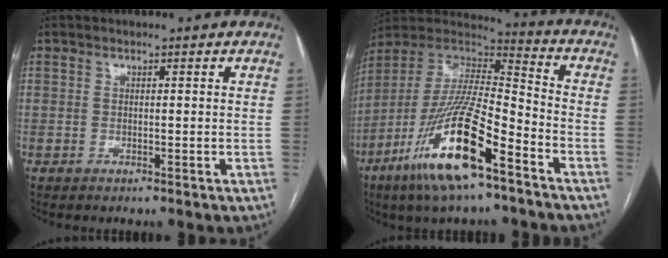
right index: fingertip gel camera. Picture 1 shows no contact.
{"total": 20.5, "force": [-11.1, 3.6, 16.8], "torque": [-0.347, -0.035, -0.205]}